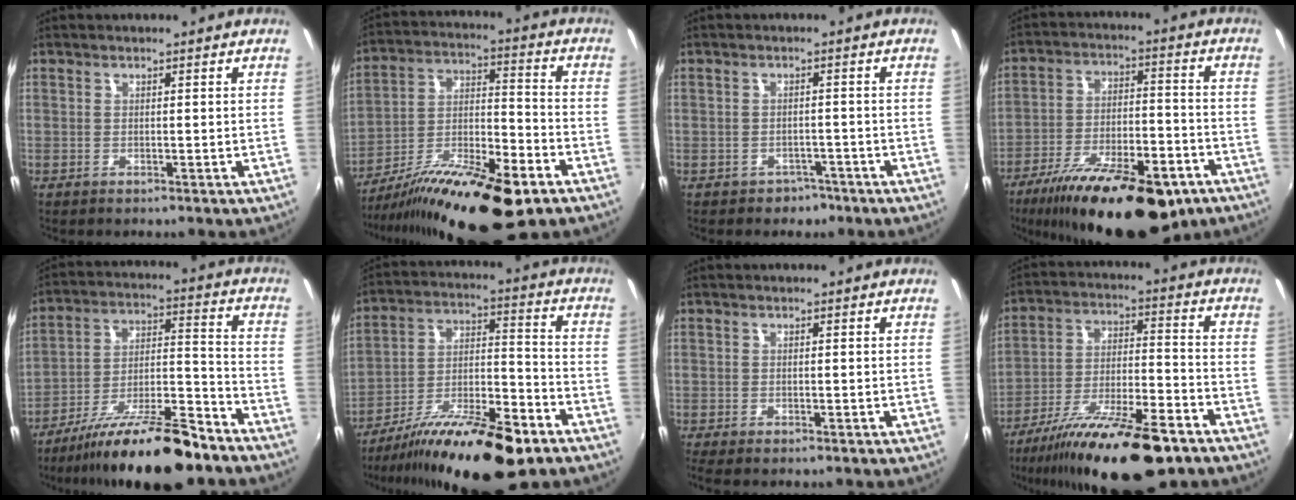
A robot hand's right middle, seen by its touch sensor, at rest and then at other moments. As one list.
[{"total": 21.5, "force": [-13.3, 5.8, 15.9], "torque": [-0.275, -0.023, -0.224]}, {"total": 2.9, "force": [-2.0, 2.1, 0.2], "torque": [-0.010, 0.001, -0.027]}, {"total": 23.6, "force": [-16.0, 8.4, 15.2], "torque": [-0.263, -0.033, -0.234]}, {"total": 19.1, "force": [-14.7, 3.6, 11.7], "torque": [-0.207, -0.021, -0.237]}, {"total": 20.7, "force": [-14.0, 5.0, 14.3], "torque": [-0.246, -0.024, -0.228]}, {"total": 1.8, "force": [-1.2, -0.2, 1.2], "torque": [-0.023, -0.010, -0.018]}, {"total": 21.3, "force": [-15.3, 5.0, 14.0], "torque": [-0.251, -0.042, -0.246]}]